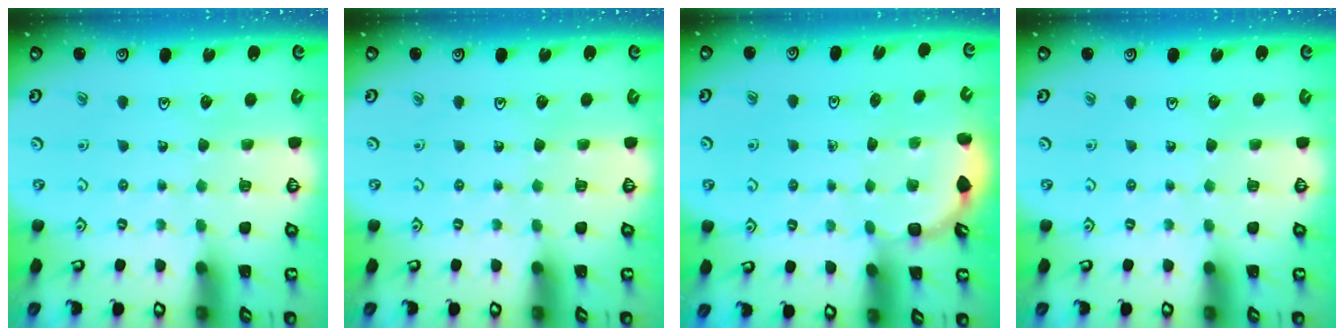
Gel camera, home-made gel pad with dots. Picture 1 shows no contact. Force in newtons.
{"total": 0.0}
{"total": 2.8, "press": 1.8, "slide": 2.1}
{"total": 0.0}